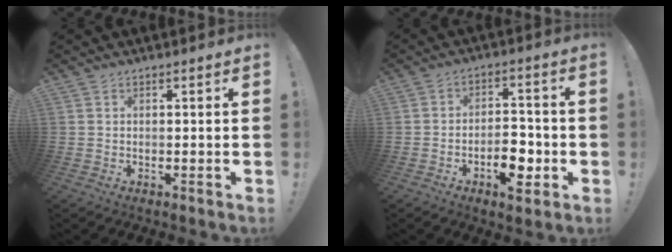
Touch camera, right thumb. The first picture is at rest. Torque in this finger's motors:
{"motor_torque": [0.27, -0.11, 0.03, 0.37, 0.06]}